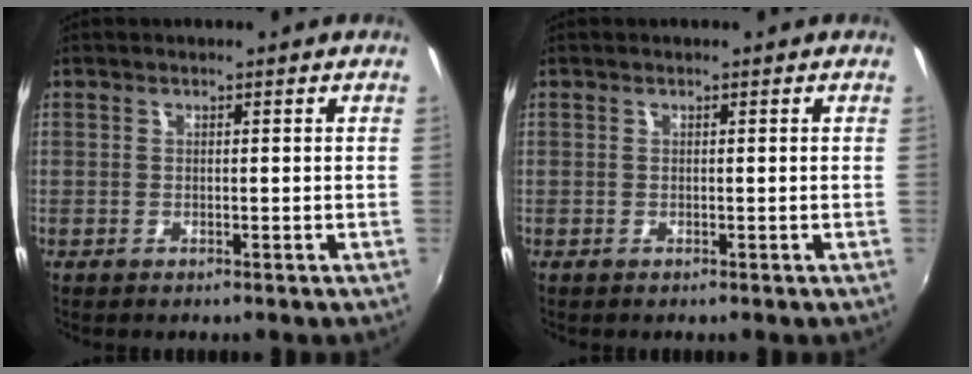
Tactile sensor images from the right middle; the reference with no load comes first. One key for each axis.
{"total": 0.0}